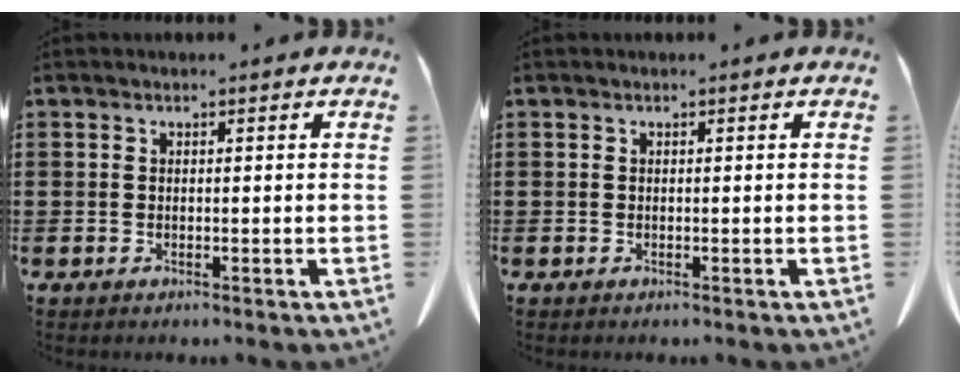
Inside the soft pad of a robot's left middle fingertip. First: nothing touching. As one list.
[{"total": 0.0}]